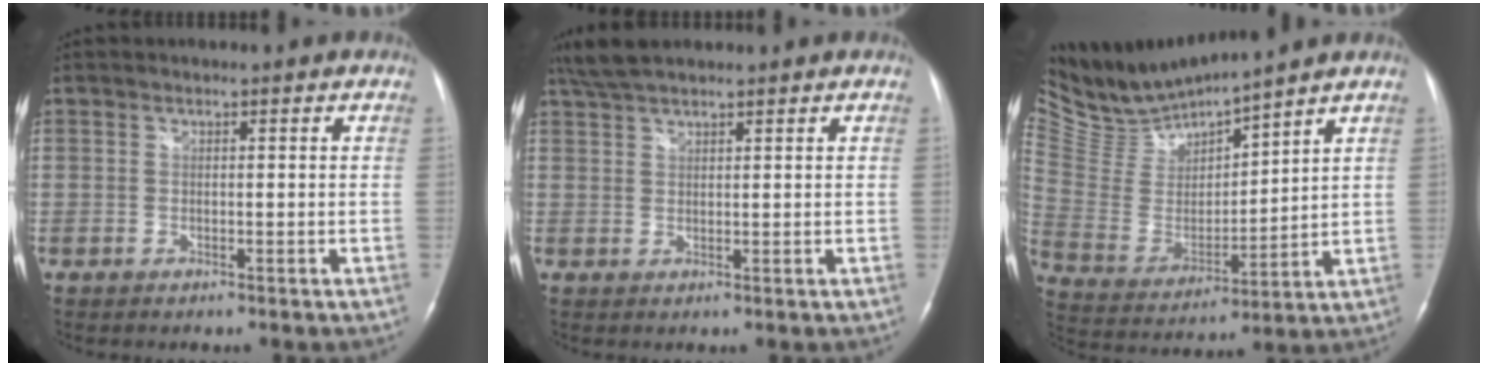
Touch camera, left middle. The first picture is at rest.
{"total": 4.4, "force": [3.8, 0.9, 2.1], "torque": [-0.051, 0.017, 0.075]}
{"total": 10.7, "force": [10.6, -0.4, 1.2], "torque": [-0.053, -0.006, 0.235]}